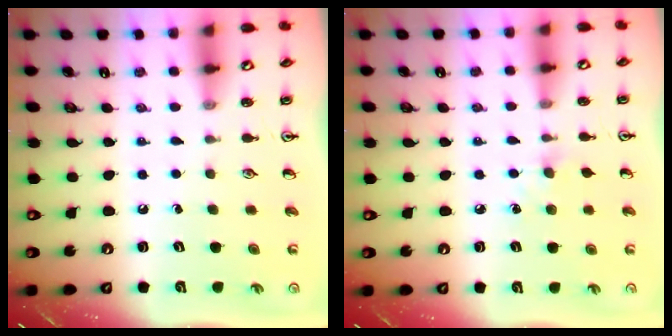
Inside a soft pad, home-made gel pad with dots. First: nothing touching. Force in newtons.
{"total": 4.8, "press": 4.7, "slide": 0.7}